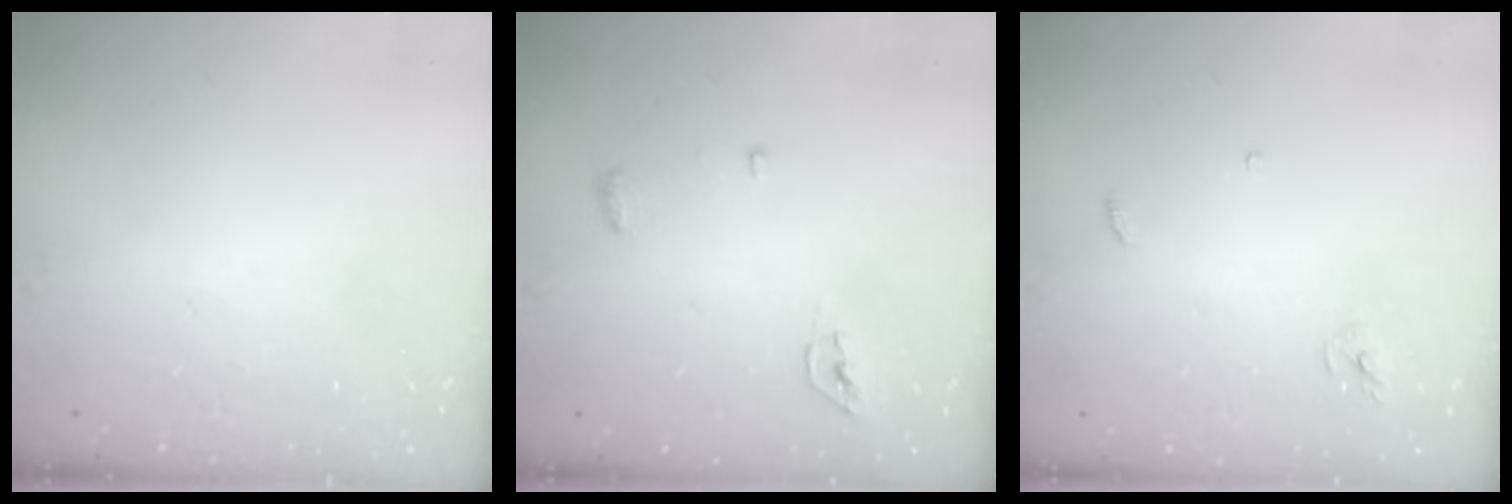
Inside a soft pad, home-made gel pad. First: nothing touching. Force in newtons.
{"total": 4.4, "press": 4.3, "slide": 0.8}
{"total": 2.9, "press": 2.9, "slide": 0.2}